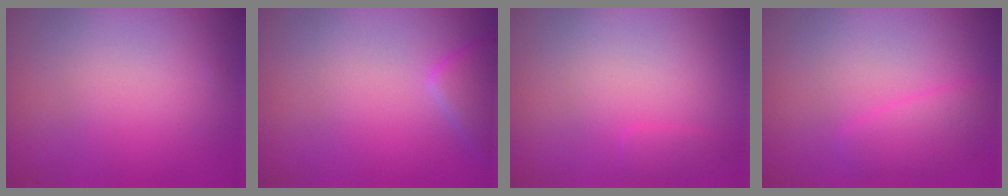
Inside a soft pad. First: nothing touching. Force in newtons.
{"total": 2.4, "press": 2.3, "slide": 0.1}
{"total": 0.9, "press": 0.9, "slide": 0.1}
{"total": 2.2, "press": 2.2, "slide": 0.2}